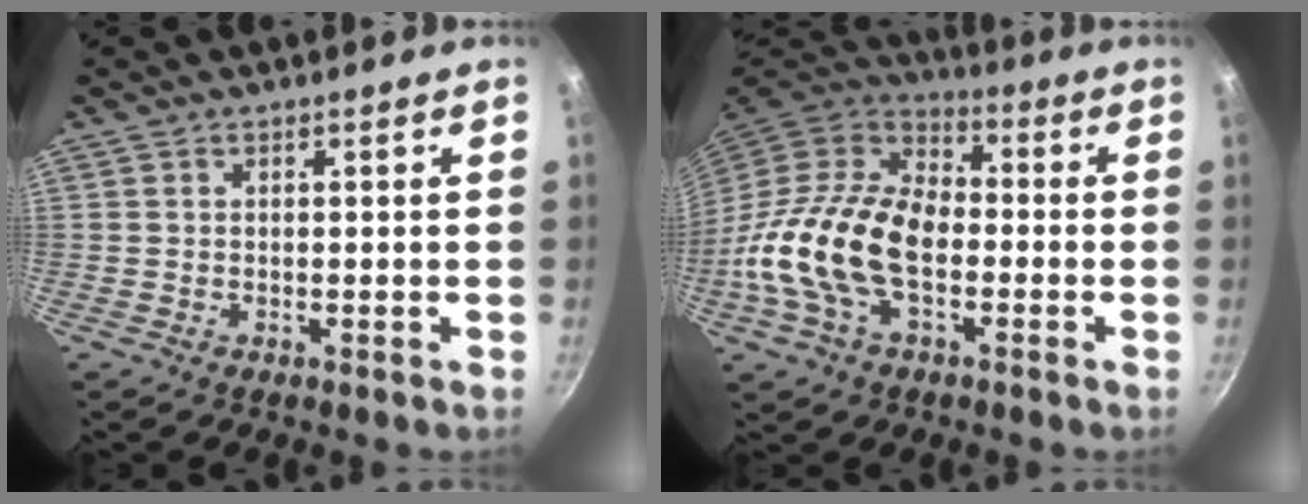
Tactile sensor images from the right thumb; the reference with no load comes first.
{"total": 20.9, "force": [-3.9, 12.7, 16.1], "torque": [-0.286, 0.032, -0.090]}